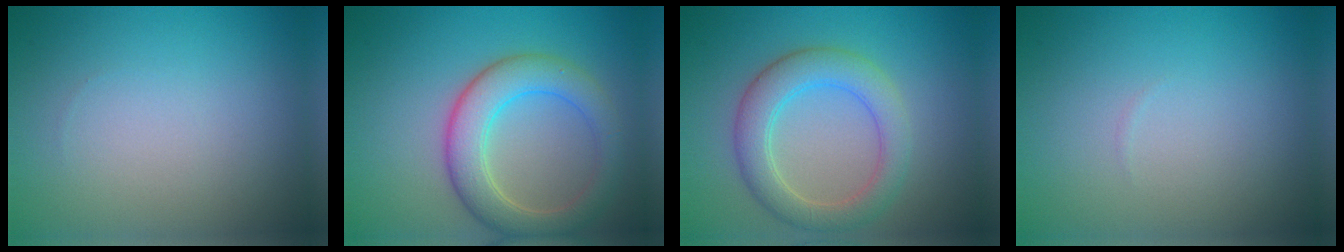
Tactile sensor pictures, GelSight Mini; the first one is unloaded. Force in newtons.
{"total": 5.5, "press": 5.5, "slide": 0.2}
{"total": 4.7, "press": 4.7, "slide": 0.1}
{"total": 0.0}